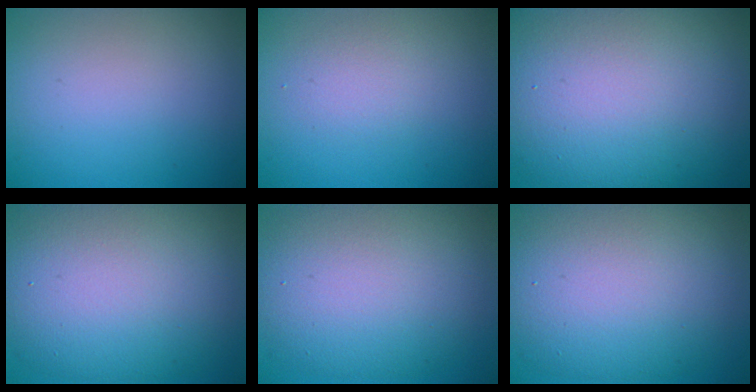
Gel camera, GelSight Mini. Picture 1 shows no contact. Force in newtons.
{"total": 1.7, "press": 1.7, "slide": 0.1}
{"total": 17.1, "press": 17.1, "slide": 0.8}
{"total": 12.4, "press": 12.3, "slide": 1.1}
{"total": 9.7, "press": 9.7, "slide": 0.7}
{"total": 11.3, "press": 11.3, "slide": 0.8}